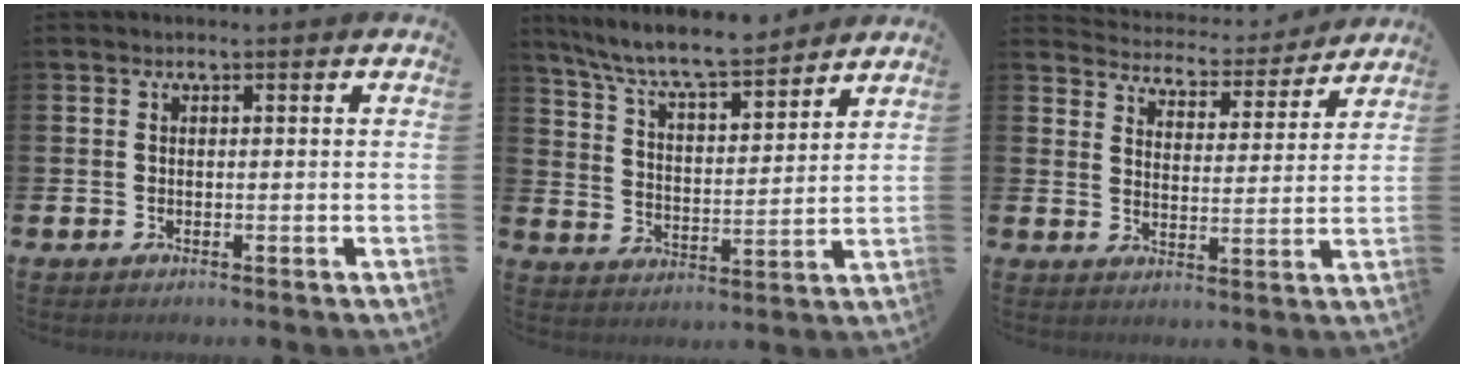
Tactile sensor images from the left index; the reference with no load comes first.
{"total": 8.8, "force": [8.2, 1.1, 2.9], "torque": [-0.088, -0.053, 0.144]}
{"total": 5.1, "force": [5.0, 0.9, 0.0], "torque": [-0.024, -0.042, 0.084]}